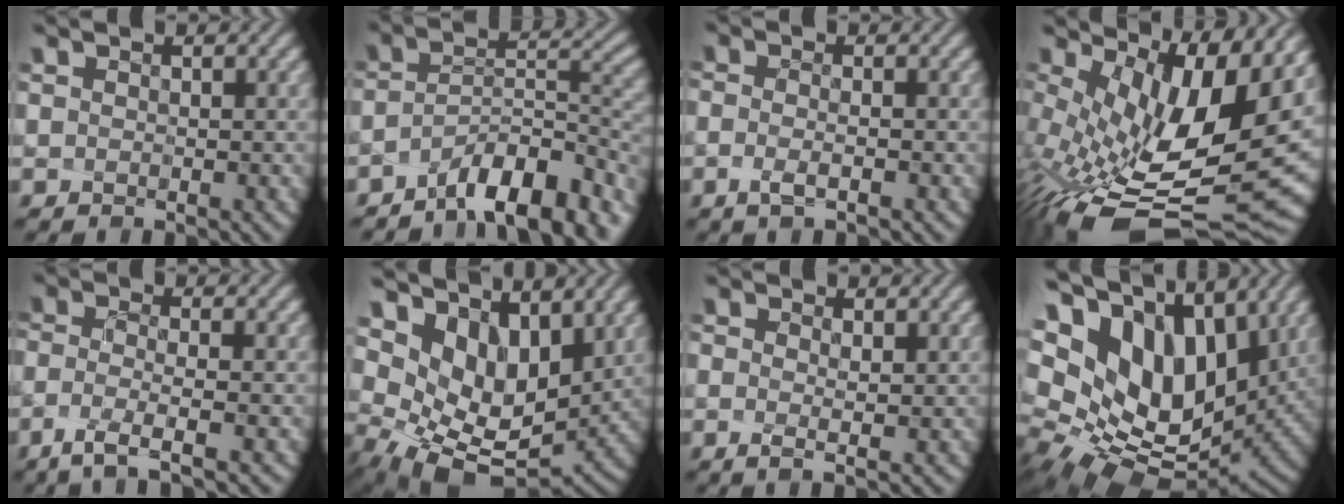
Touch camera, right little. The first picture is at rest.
{"total": 9.1, "force": [-7.5, 2.0, 4.8], "torque": [-0.049, -0.017, -0.118]}
{"total": 1.9, "force": [-1.6, -1.0, 0.4], "torque": [-0.008, -0.022, -0.017]}
{"total": 11.7, "force": [1.1, 3.8, 11.0], "torque": [-0.192, -0.032, 0.051]}
{"total": 3.4, "force": [-2.7, -1.0, 1.7], "torque": [-0.043, -0.028, -0.045]}
{"total": 7.5, "force": [3.5, 4.6, 4.8], "torque": [-0.104, -0.018, 0.086]}
{"total": 0.8, "force": [-0.1, -0.6, 0.6], "torque": [-0.010, -0.019, 0.011]}
{"total": 14.9, "force": [5.7, 9.2, 10.2], "torque": [-0.213, 0.008, 0.115]}